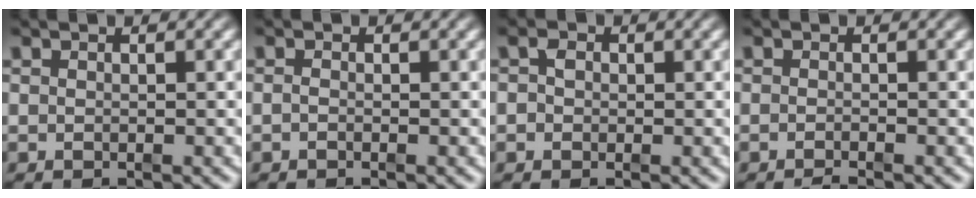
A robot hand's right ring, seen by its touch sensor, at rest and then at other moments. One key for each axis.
{"total": 0.6, "fx": -0.5, "fy": -0.3, "fz": 0.2, "tx": -0.004, "ty": -0.004, "tz": -0.008}
{"total": 1.3, "fx": 0.1, "fy": 1.2, "fz": 0.6, "tx": -0.018, "ty": -0.003, "tz": 0.001}
{"total": 1.1, "fx": -1.0, "fy": 0.0, "fz": 0.4, "tx": -0.002, "ty": 0.003, "tz": -0.022}